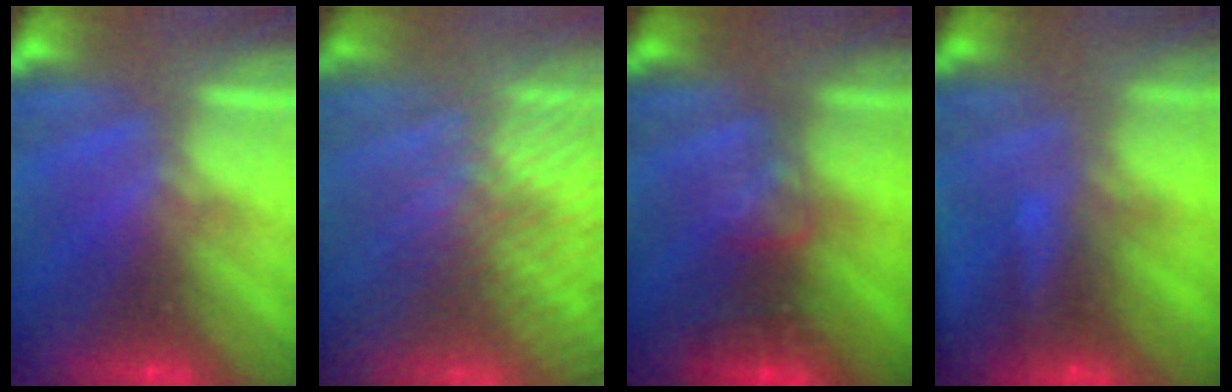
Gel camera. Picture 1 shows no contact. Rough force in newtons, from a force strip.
{"total": 7.6}
{"total": 2.7}
{"total": 5.9}